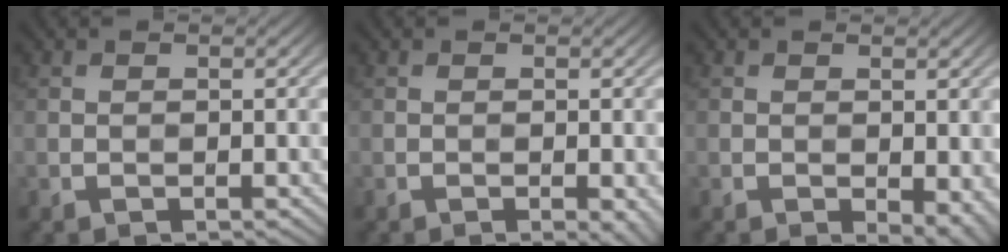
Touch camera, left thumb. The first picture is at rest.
{"total": 1.4, "force": [-0.6, 0.3, 1.3], "torque": [-0.017, -0.003, -0.008]}
{"total": 3.5, "force": [-1.1, 1.8, 2.8], "torque": [-0.034, -0.008, -0.012]}